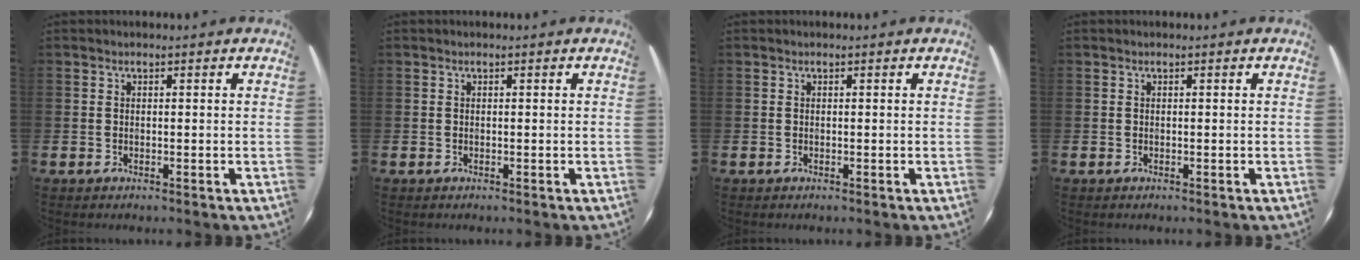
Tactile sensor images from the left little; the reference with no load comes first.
{"total": 0.0}
{"total": 0.0}
{"total": 0.0}